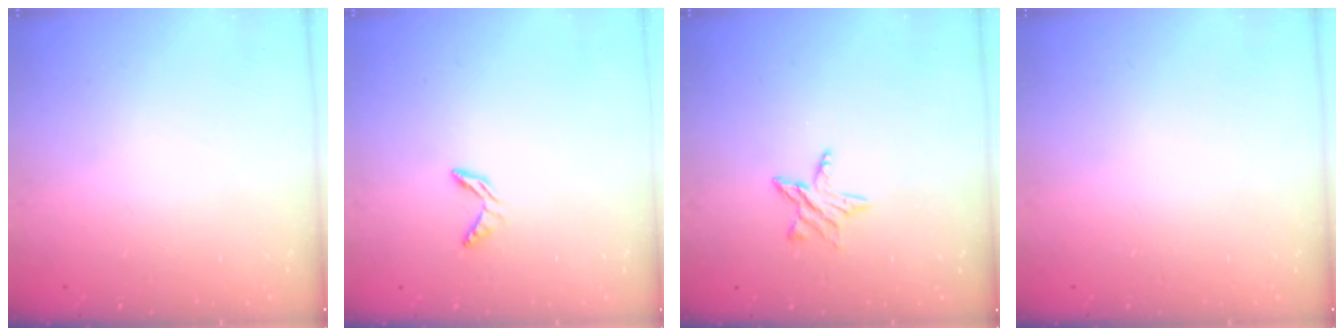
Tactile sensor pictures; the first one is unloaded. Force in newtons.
{"total": 4.2, "press": 4.2, "slide": 0.3}
{"total": 6.4, "press": 6.4, "slide": 0.7}
{"total": 0.0}